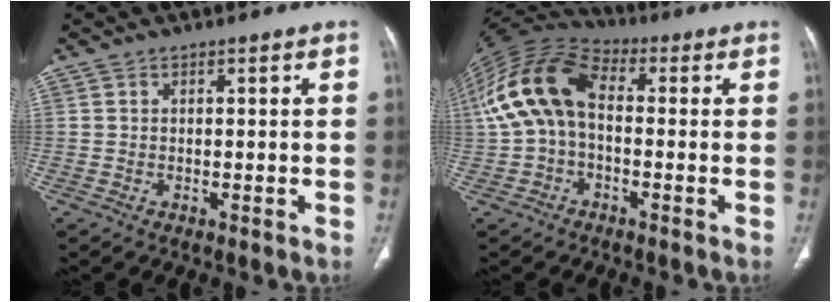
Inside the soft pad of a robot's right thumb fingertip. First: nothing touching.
{"total": 15.2, "force": [0.5, 9.5, 11.8], "torque": [-0.238, 0.042, 0.000]}